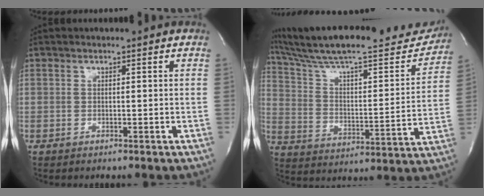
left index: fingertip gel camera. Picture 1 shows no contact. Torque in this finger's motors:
{"motor_torque": [0.36, -0.38, 0.05, 0.08]}